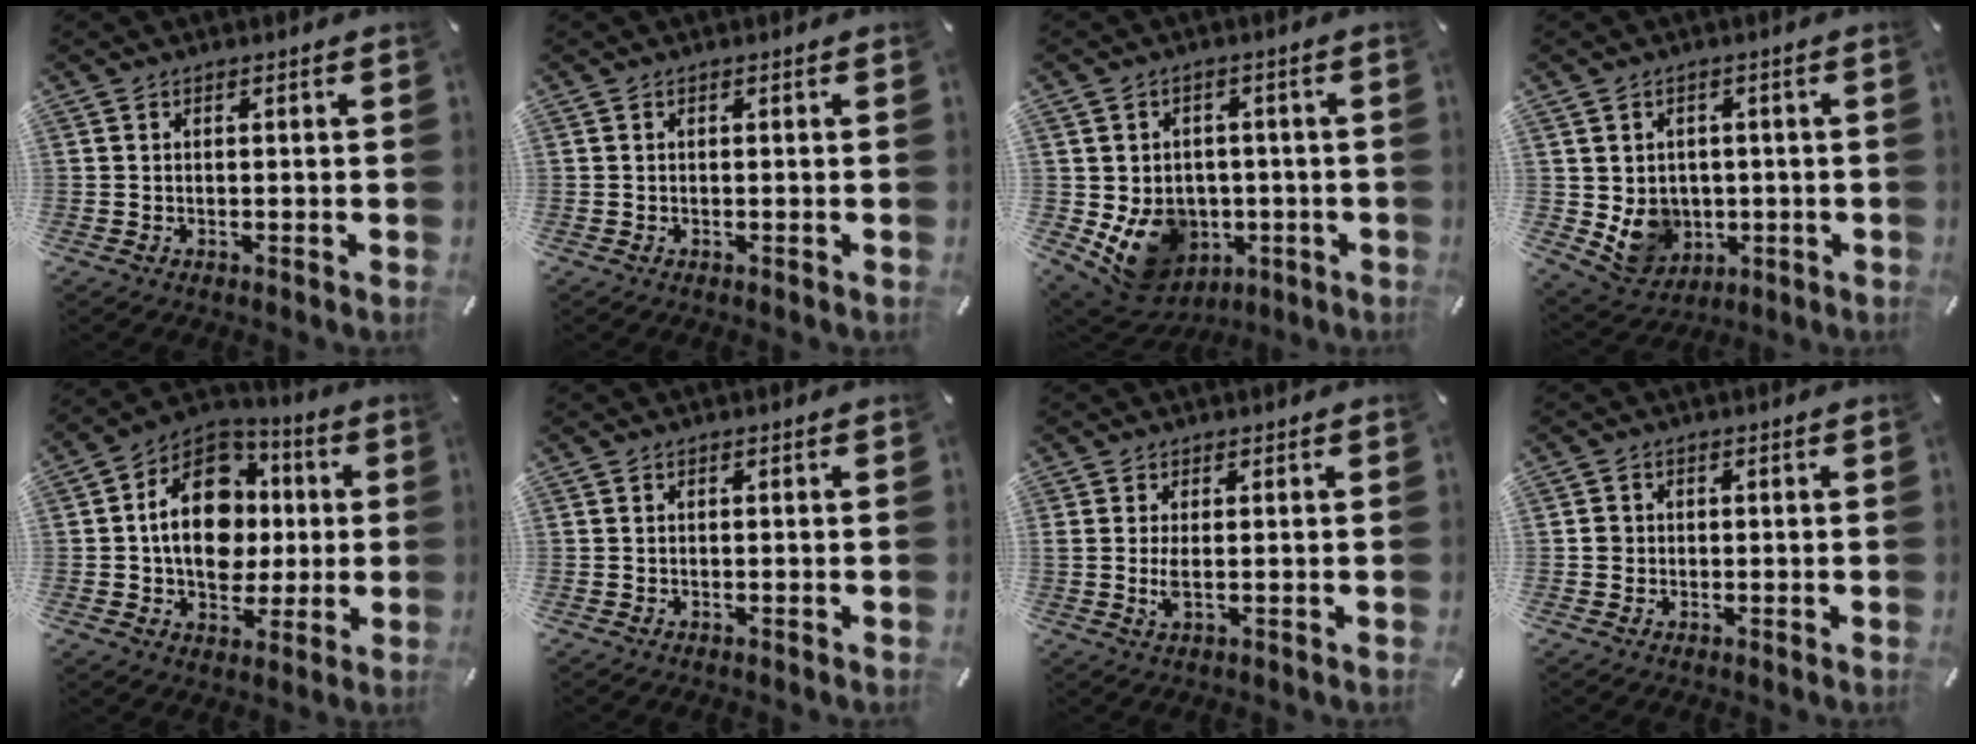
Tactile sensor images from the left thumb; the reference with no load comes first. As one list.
[{"total": 0.0}, {"total": 11.5, "force": [-2.6, 9.9, 5.3], "torque": [-0.101, 0.001, -0.038]}, {"total": 7.9, "force": [-0.3, 7.5, 2.5], "torque": [-0.044, -0.007, 0.002]}, {"total": 17.5, "force": [0.1, 13.5, 11.2], "torque": [-0.202, 0.011, 0.002]}, {"total": 0.0}, {"total": 3.3, "force": [0.1, 0.7, 3.3], "torque": [-0.067, -0.006, 0.001]}, {"total": 1.7, "force": [-0.1, 1.6, 0.5], "torque": [-0.009, 0.006, -0.005]}]